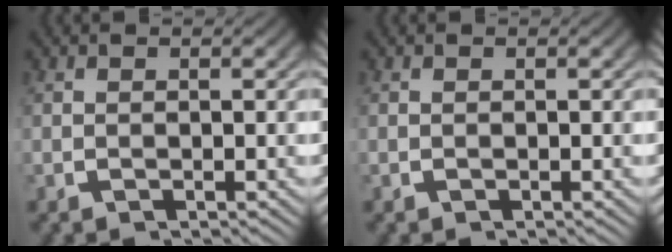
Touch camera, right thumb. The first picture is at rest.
{"total": 0.0}